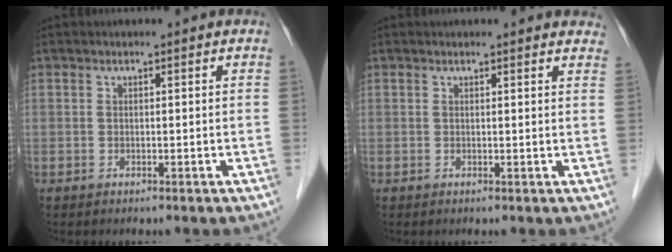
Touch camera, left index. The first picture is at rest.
{"total": 5.7, "force": [5.4, 1.2, 1.4], "torque": [-0.001, -0.001, 0.037]}